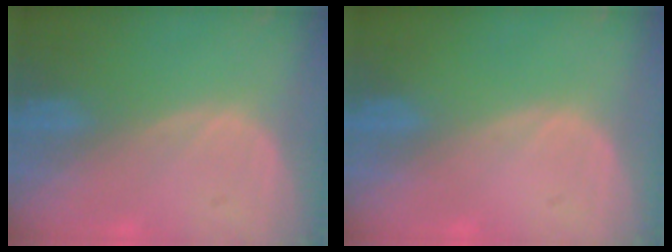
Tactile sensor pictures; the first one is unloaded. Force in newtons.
{"total": 0.0}